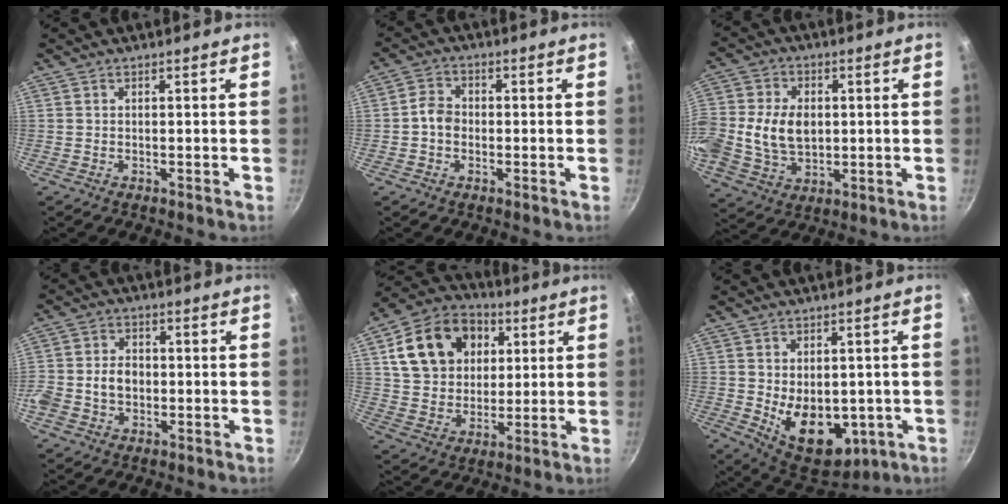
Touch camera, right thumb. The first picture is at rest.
{"total": 3.9, "force": [-0.8, 3.2, 2.1], "torque": [-0.024, 0.020, -0.023]}
{"total": 14.4, "force": [0.2, 10.9, 9.3], "torque": [-0.185, 0.018, 0.005]}
{"total": 7.9, "force": [-1.3, 6.3, 4.7], "torque": [-0.078, 0.026, -0.033]}
{"total": 18.5, "force": [5.7, 14.3, 10.3], "torque": [-0.160, 0.009, 0.096]}
{"total": 13.6, "force": [-2.1, 9.0, 10.1], "torque": [-0.111, -0.019, -0.006]}